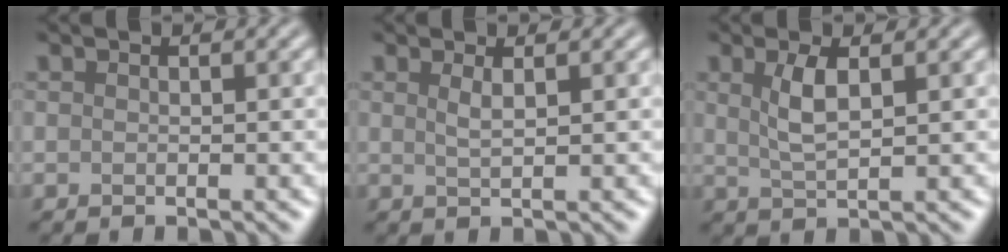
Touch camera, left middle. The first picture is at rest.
{"total": 1.4, "force": [0.7, 0.4, 1.2], "torque": [-0.017, 0.001, 0.009]}
{"total": 2.7, "force": [1.0, 0.9, 2.4], "torque": [-0.051, -0.001, 0.020]}